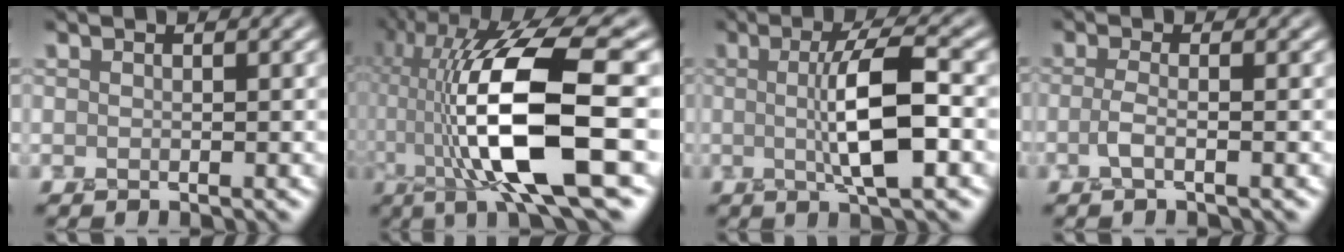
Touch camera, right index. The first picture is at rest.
{"total": 14.2, "force": [-0.7, 3.3, 13.8], "torque": [-0.245, 0.010, -0.010]}
{"total": 6.3, "force": [-0.1, 1.3, 6.2], "torque": [-0.108, 0.004, -0.003]}
{"total": 1.7, "force": [-0.6, 0.5, 1.6], "torque": [-0.031, -0.005, -0.018]}